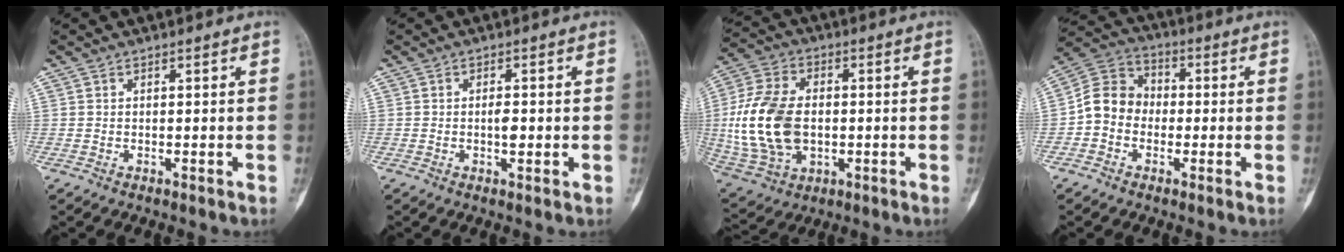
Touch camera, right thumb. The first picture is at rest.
{"total": 2.5, "force": [-0.2, 1.1, 2.2], "torque": [-0.035, 0.001, -0.005]}
{"total": 18.2, "force": [-0.5, 11.9, 13.8], "torque": [-0.279, 0.003, 0.001]}
{"total": 8.7, "force": [-1.5, 7.4, 4.4], "torque": [-0.065, 0.035, -0.045]}